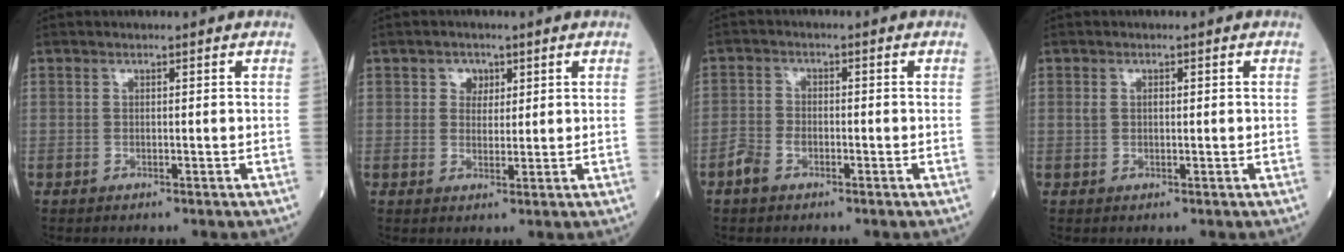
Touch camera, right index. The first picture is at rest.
{"total": 2.6, "force": [1.2, 2.1, 1.0], "torque": [-0.012, 0.003, 0.016]}
{"total": 3.1, "force": [-1.8, 1.8, 1.7], "torque": [-0.038, 0.007, -0.035]}
{"total": 1.3, "force": [0.3, 0.8, 1.0], "torque": [-0.025, 0.013, 0.008]}